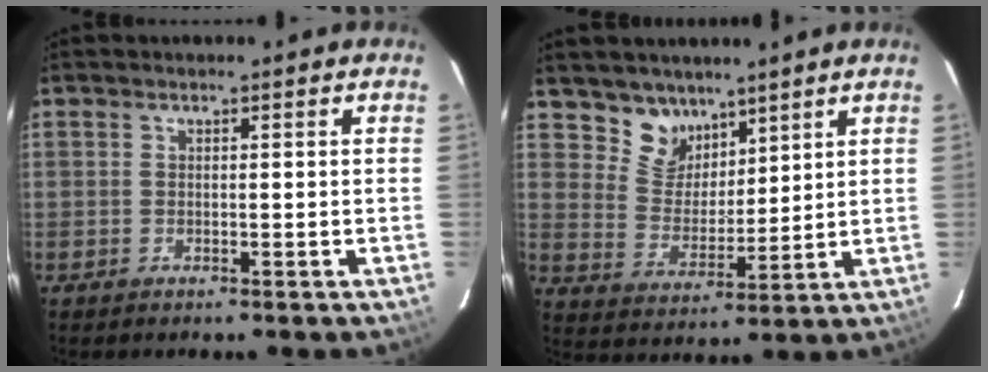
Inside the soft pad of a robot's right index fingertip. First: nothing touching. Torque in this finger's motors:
{"motor_torque": [0.09, 0.32, -0.02, 0.02]}